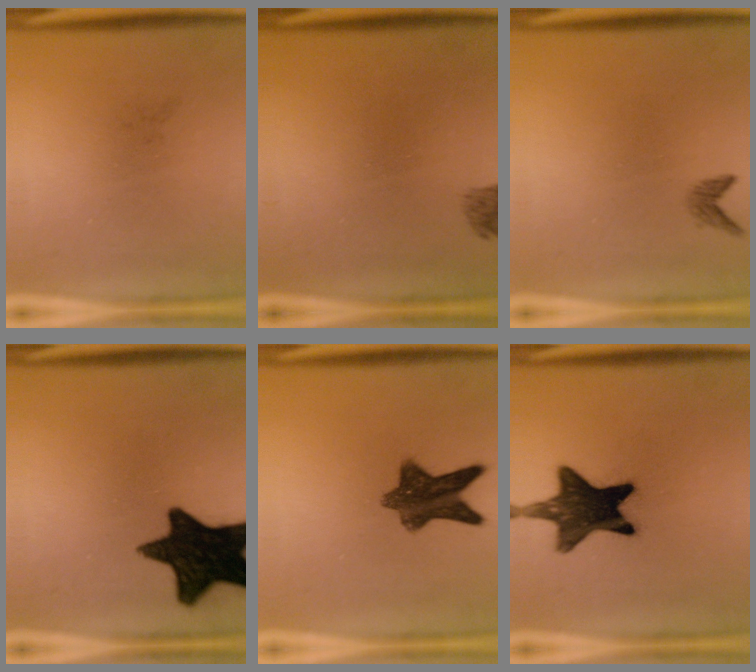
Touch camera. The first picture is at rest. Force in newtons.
{"total": 1.4}
{"total": 1.1}
{"total": 16.7}
{"total": 9.3}
{"total": 15.1}